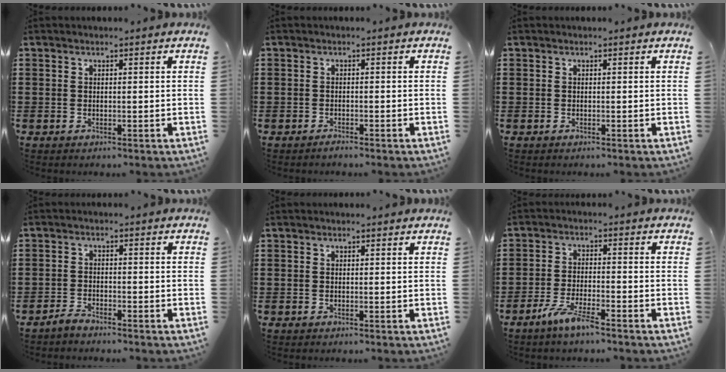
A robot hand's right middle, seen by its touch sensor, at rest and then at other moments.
{"total": 0.8, "force": [-0.8, 0.1, 0.2], "torque": [-0.005, -0.001, -0.016]}
{"total": 0.0}
{"total": 2.0, "force": [-1.9, 0.2, 0.5], "torque": [-0.020, 0.000, -0.041]}
{"total": 0.0}
{"total": 4.9, "force": [-3.6, 0.5, 3.3], "torque": [-0.073, -0.008, -0.067]}